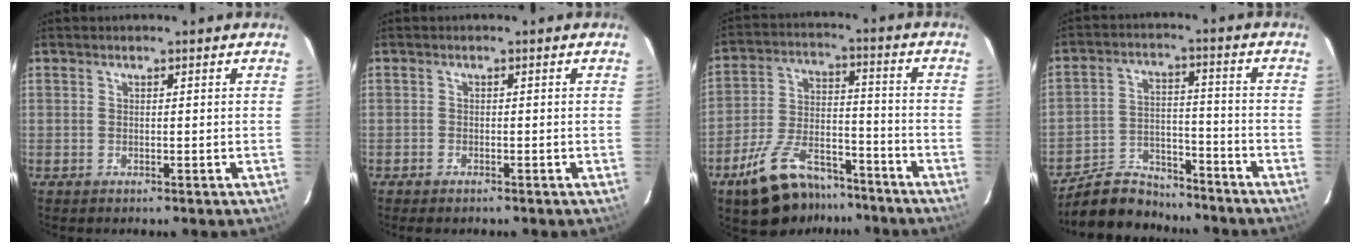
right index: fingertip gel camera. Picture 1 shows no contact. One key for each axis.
{"total": 0.9, "fx": -0.7, "fy": 0.5, "fz": 0.3, "tx": -0.006, "ty": 0.000, "tz": -0.013}
{"total": 16.6, "fx": -11.9, "fy": 7.8, "fz": 8.6, "tx": -0.171, "ty": 0.012, "tz": -0.185}
{"total": 11.7, "fx": -10.5, "fy": 4.5, "fz": 2.2, "tx": -0.067, "ty": 0.019, "tz": -0.170}